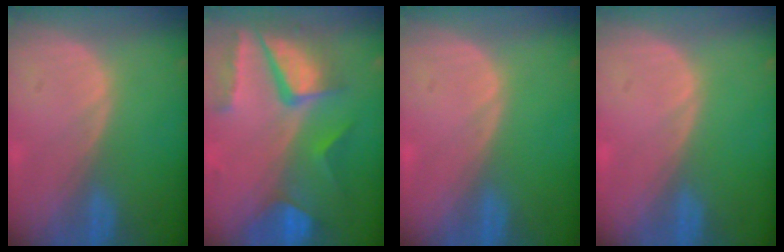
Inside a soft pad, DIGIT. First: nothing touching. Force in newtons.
{"total": 10.9, "press": 9.0, "slide": 6.1}
{"total": 0.0}
{"total": 0.0}